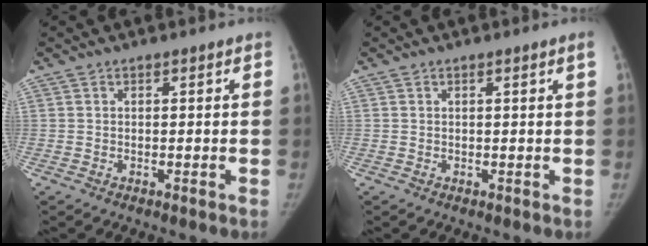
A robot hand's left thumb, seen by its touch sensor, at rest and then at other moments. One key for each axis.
{"total": 0.9, "fx": 0.3, "fy": -0.4, "fz": 0.8, "tx": -0.019, "ty": -0.002, "tz": 0.009}